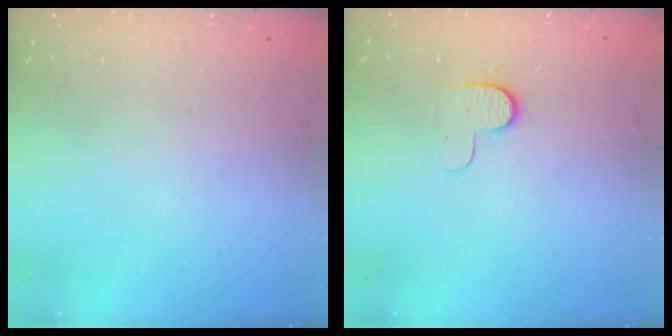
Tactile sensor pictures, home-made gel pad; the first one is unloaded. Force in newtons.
{"total": 5.4, "press": 5.3, "slide": 1.2}